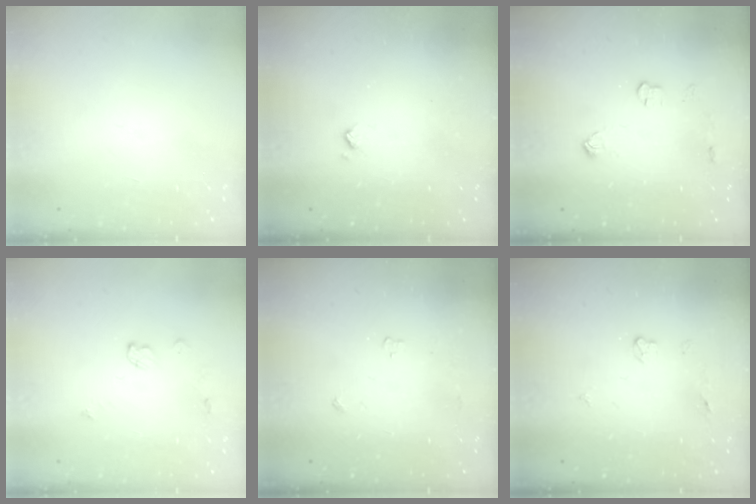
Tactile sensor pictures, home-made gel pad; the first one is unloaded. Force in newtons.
{"total": 4.0, "press": 4.0, "slide": 0.5}
{"total": 5.1, "press": 5.0, "slide": 0.8}
{"total": 5.2, "press": 5.1, "slide": 0.7}
{"total": 3.0, "press": 2.9, "slide": 0.5}
{"total": 4.3, "press": 4.3, "slide": 0.5}